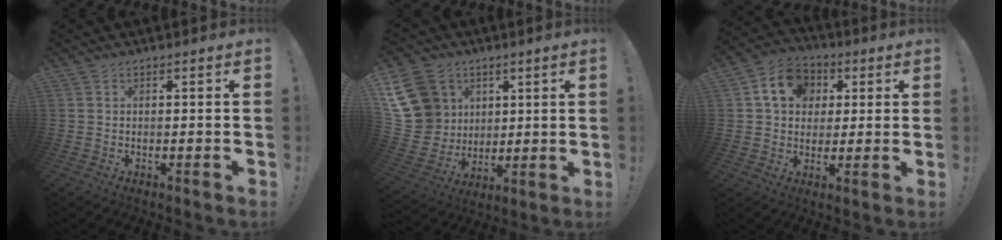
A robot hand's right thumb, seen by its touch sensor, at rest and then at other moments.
{"total": 18.2, "force": [6.0, 15.6, 7.3], "torque": [-0.135, -0.024, 0.140]}
{"total": 12.7, "force": [3.7, 10.5, 6.1], "torque": [-0.087, 0.003, 0.075]}